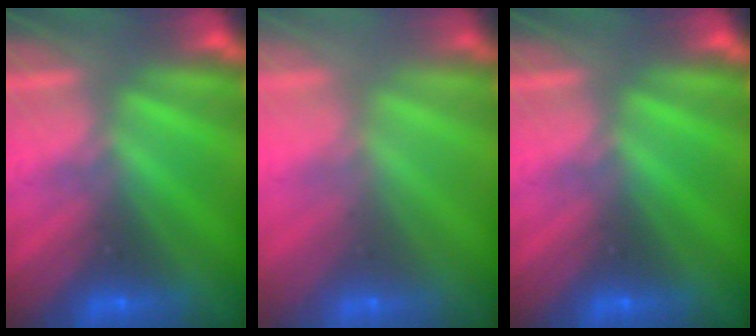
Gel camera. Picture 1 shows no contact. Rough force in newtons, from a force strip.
{"total": 2.4}
{"total": 0.0}